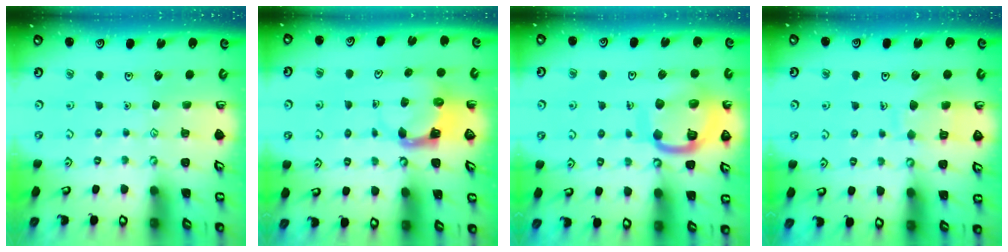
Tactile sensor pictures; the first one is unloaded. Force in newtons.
{"total": 3.9, "press": 3.9, "slide": 0.7}
{"total": 14.5, "press": 14.4, "slide": 1.6}
{"total": 8.0, "press": 8.0, "slide": 0.8}